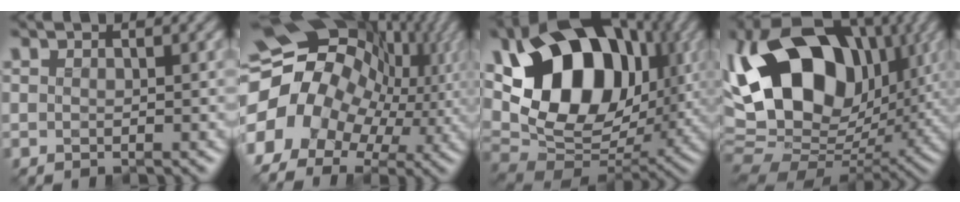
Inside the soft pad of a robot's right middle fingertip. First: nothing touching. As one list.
[{"total": 18.2, "force": [0.3, 14.8, 10.6], "torque": [-0.199, 0.003, -0.004]}, {"total": 15.6, "force": [3.7, 10.5, 11.0], "torque": [-0.185, 0.014, 0.059]}, {"total": 17.5, "force": [3.2, 11.3, 13.0], "torque": [-0.241, 0.024, 0.040]}]